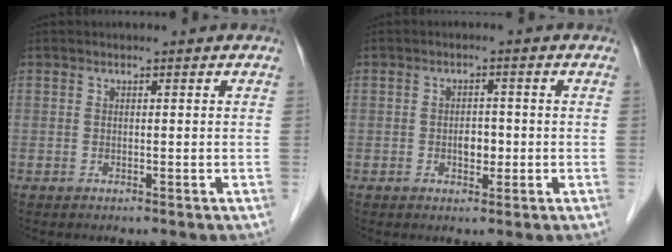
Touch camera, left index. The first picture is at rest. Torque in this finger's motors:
{"motor_torque": [0.02, 0.01, 0.02, 0.00]}